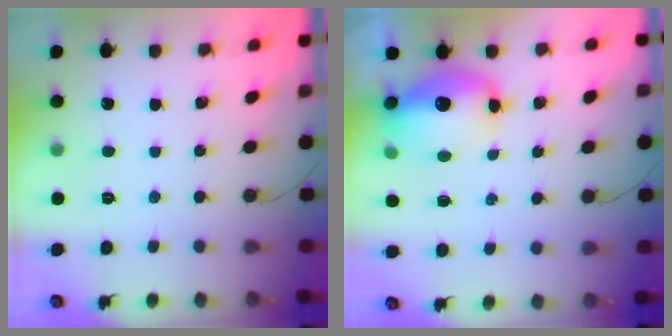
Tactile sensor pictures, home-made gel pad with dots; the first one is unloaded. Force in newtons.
{"total": 12.6, "press": 12.3, "slide": 3.0}